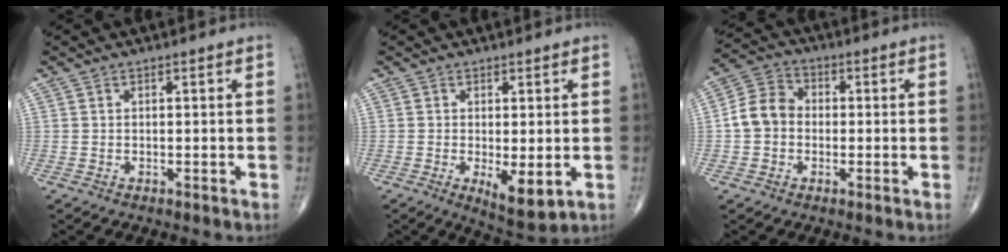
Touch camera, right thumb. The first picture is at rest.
{"total": 5.4, "force": [-0.9, 2.0, 4.9], "torque": [-0.074, -0.018, -0.008]}
{"total": 7.4, "force": [-0.7, 6.2, 4.1], "torque": [-0.062, 0.029, -0.025]}